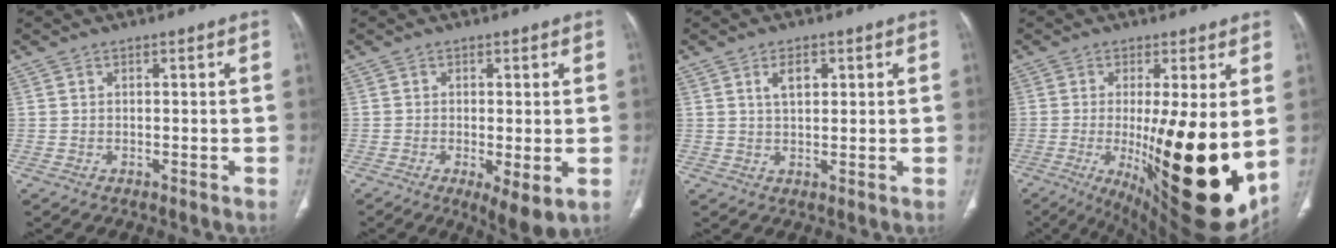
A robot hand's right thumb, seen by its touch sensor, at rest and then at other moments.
{"total": 6.4, "force": [-1.7, 1.9, 5.8], "torque": [-0.098, -0.021, -0.025]}
{"total": 3.8, "force": [1.5, 1.9, 2.8], "torque": [-0.041, -0.004, 0.028]}
{"total": 23.9, "force": [-3.1, 6.7, 22.7], "torque": [-0.297, -0.045, -0.021]}